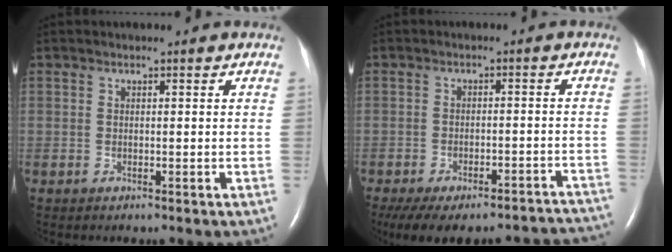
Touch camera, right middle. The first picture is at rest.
{"total": 20.4, "force": [-17.8, 6.1, 7.7], "torque": [-0.110, 0.004, -0.218]}